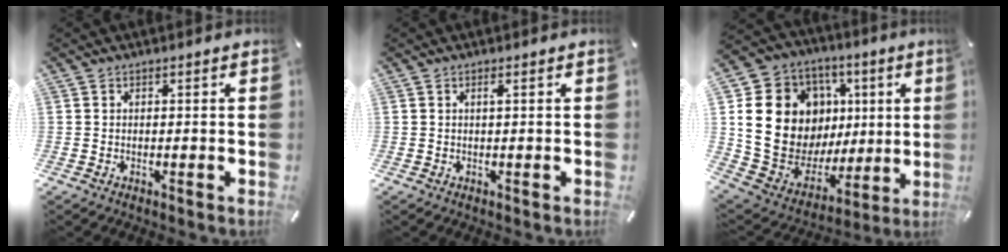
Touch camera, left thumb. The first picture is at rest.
{"total": 0.9, "force": [0.3, 0.0, 0.8], "torque": [-0.015, 0.000, 0.004]}
{"total": 21.0, "force": [5.4, 17.5, 10.3], "torque": [-0.197, -0.044, 0.131]}